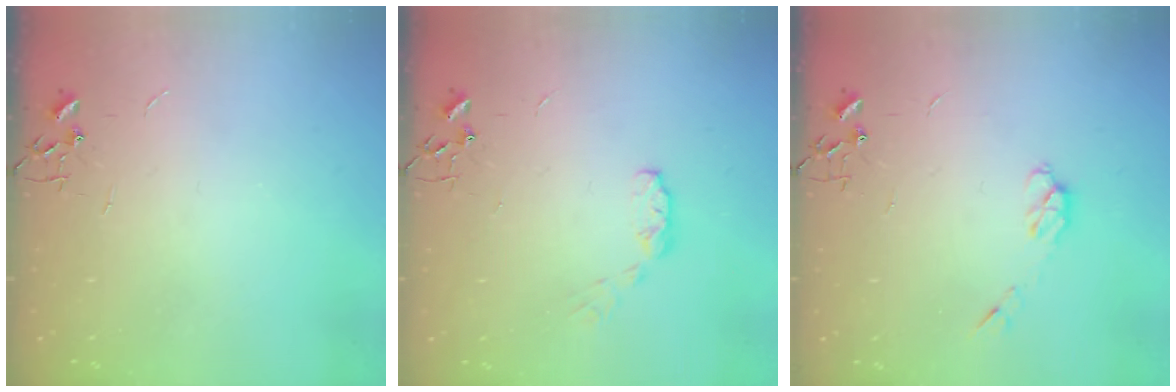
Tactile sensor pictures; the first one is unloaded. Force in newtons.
{"total": 5.6, "press": 5.6, "slide": 0.5}
{"total": 5.1, "press": 5.1, "slide": 0.5}